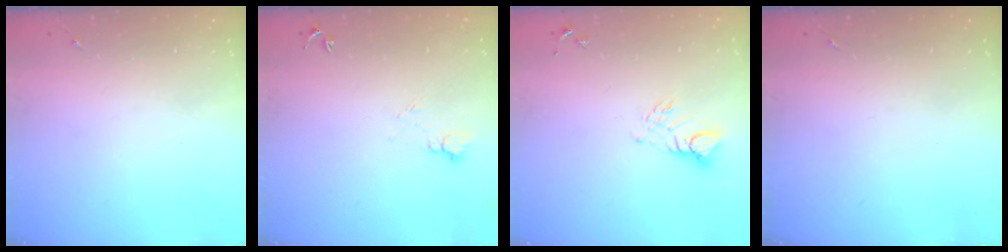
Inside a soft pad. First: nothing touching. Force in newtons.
{"total": 4.2, "press": 4.1, "slide": 0.5}
{"total": 5.3, "press": 5.2, "slide": 0.4}
{"total": 0.0}